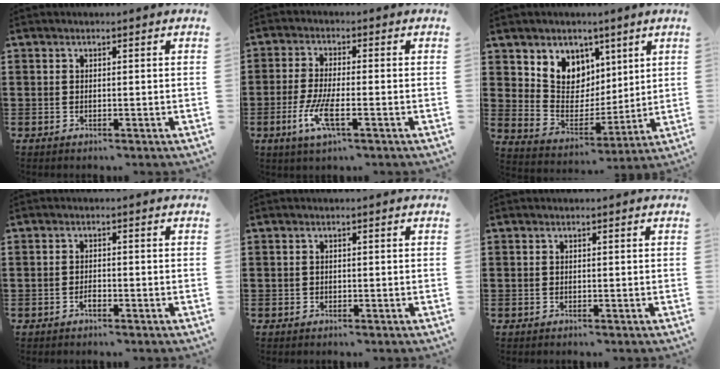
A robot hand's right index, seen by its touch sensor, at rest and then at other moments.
{"total": 6.1, "force": [-2.4, 1.3, 5.5], "torque": [-0.124, -0.016, -0.049]}
{"total": 7.1, "force": [4.5, 5.5, 0.4], "torque": [-0.049, -0.040, 0.085]}
{"total": 1.4, "force": [-0.9, 0.5, 1.0], "torque": [-0.022, -0.002, -0.016]}
{"total": 0.0}
{"total": 0.0}